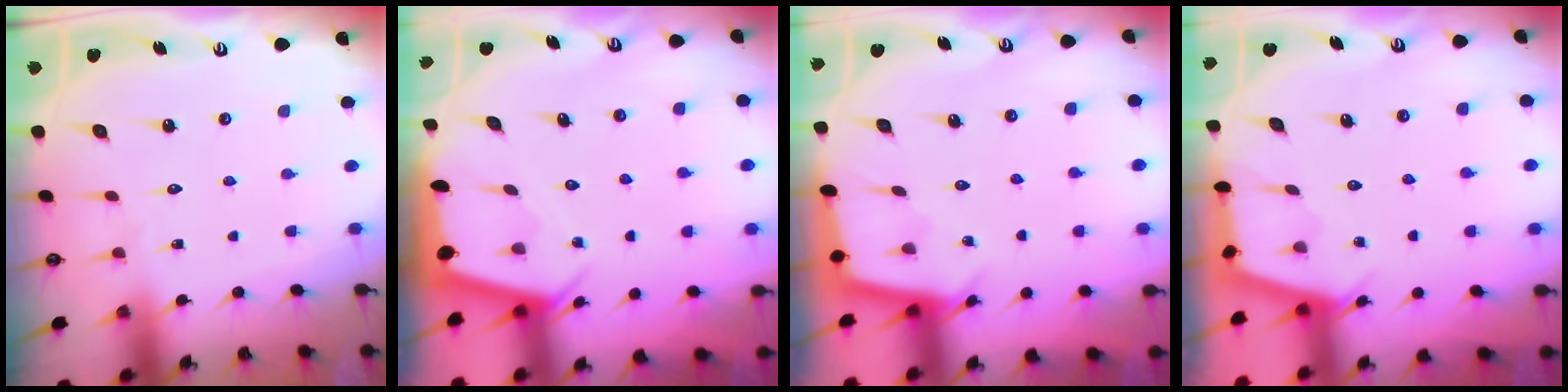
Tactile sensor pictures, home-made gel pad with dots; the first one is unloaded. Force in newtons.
{"total": 2.5, "press": 2.5, "slide": 0.3}
{"total": 2.8, "press": 2.8, "slide": 0.3}
{"total": 2.9, "press": 2.9, "slide": 0.3}